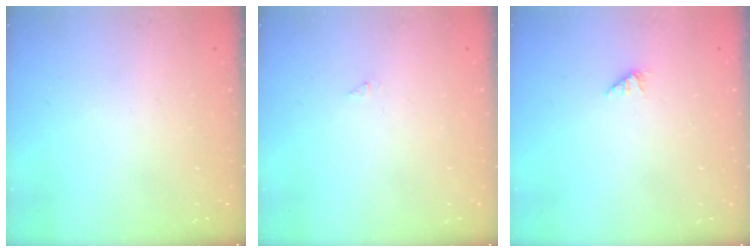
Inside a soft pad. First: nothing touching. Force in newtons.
{"total": 0.0}
{"total": 1.0, "press": 1.0, "slide": 0.2}